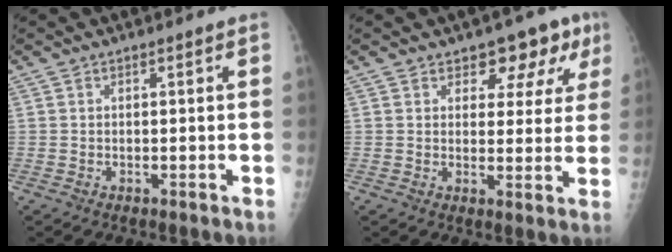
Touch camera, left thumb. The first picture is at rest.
{"total": 8.3, "force": [4.9, 4.9, 4.6], "torque": [-0.010, -0.019, 0.056]}